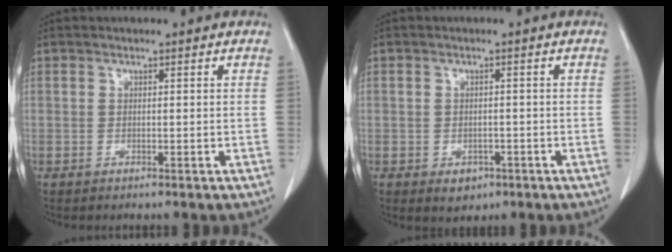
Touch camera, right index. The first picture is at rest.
{"total": 2.8, "force": [-1.4, 2.1, 1.3], "torque": [-0.011, 0.003, -0.009]}